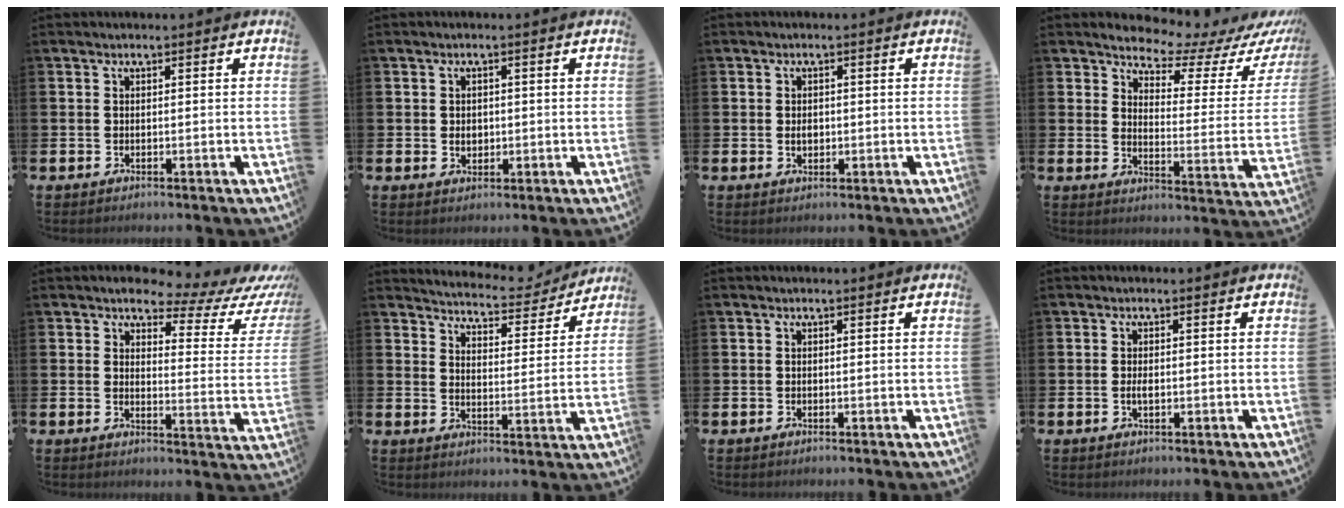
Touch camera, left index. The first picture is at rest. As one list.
[{"total": 1.6, "force": [0.2, 1.4, 0.8], "torque": [-0.006, 0.005, -0.002]}, {"total": 1.6, "force": [0.0, 1.2, 1.0], "torque": [-0.009, 0.004, -0.004]}, {"total": 6.8, "force": [6.5, 1.2, 1.7], "torque": [-0.046, -0.060, 0.108]}, {"total": 4.7, "force": [3.7, 1.9, 2.1], "torque": [-0.034, -0.036, 0.049]}, {"total": 5.4, "force": [5.4, 0.6, 0.5], "torque": [-0.023, -0.045, 0.089]}, {"total": 0.0}, {"total": 1.3, "force": [-0.2, 0.5, 1.2], "torque": [-0.018, 0.000, -0.006]}]